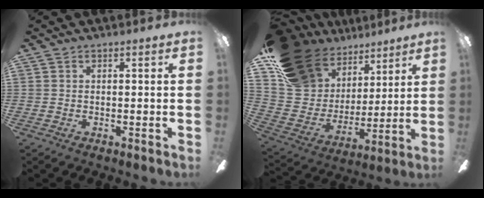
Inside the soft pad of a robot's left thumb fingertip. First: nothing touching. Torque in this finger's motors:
{"motor_torque": [1.26, 1.02, 1.27, -1.49, 0.45]}